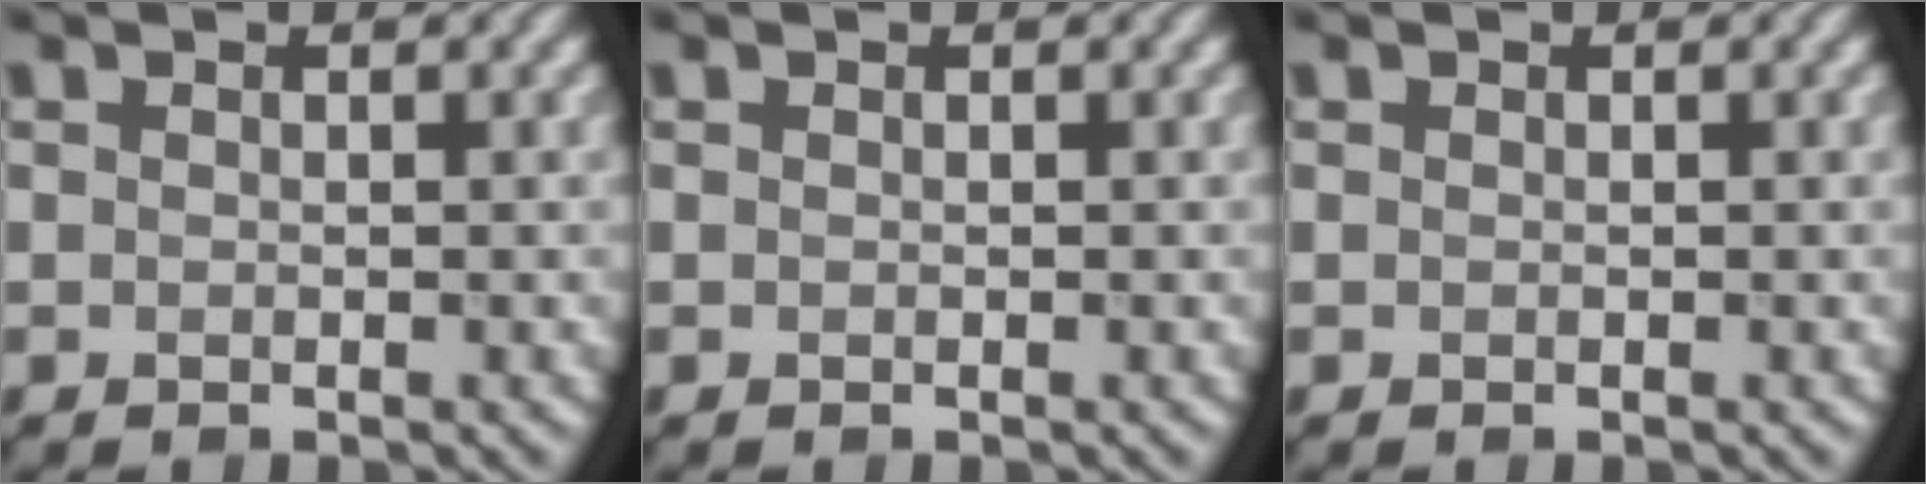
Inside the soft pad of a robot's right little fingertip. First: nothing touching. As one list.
[{"total": 0.0}, {"total": 0.0}]